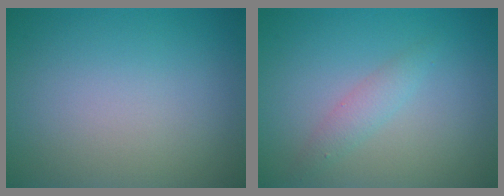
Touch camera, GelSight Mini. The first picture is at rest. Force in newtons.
{"total": 1.6, "press": 1.6, "slide": 0.1}